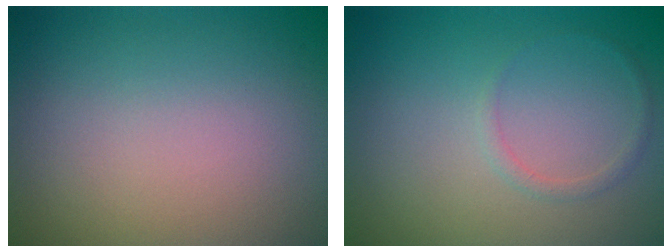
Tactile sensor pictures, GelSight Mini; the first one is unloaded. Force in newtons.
{"total": 0.8, "press": 0.8, "slide": 0.0}